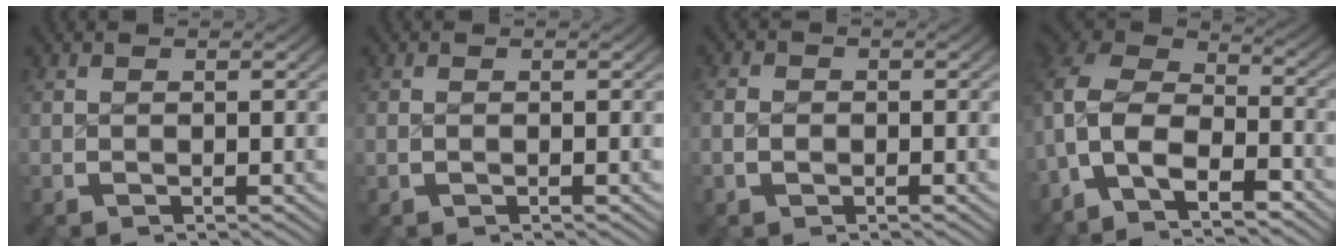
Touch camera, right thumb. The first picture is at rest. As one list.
[{"total": 0.0}, {"total": 1.0, "force": [-0.4, 0.8, 0.4], "torque": [-0.005, -0.004, -0.005]}, {"total": 12.2, "force": [-1.7, 9.3, 7.7], "torque": [-0.184, -0.044, -0.028]}]